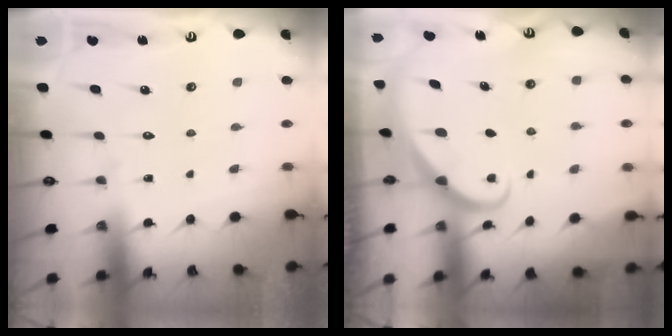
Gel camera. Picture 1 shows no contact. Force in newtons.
{"total": 1.8, "press": 1.8, "slide": 0.0}